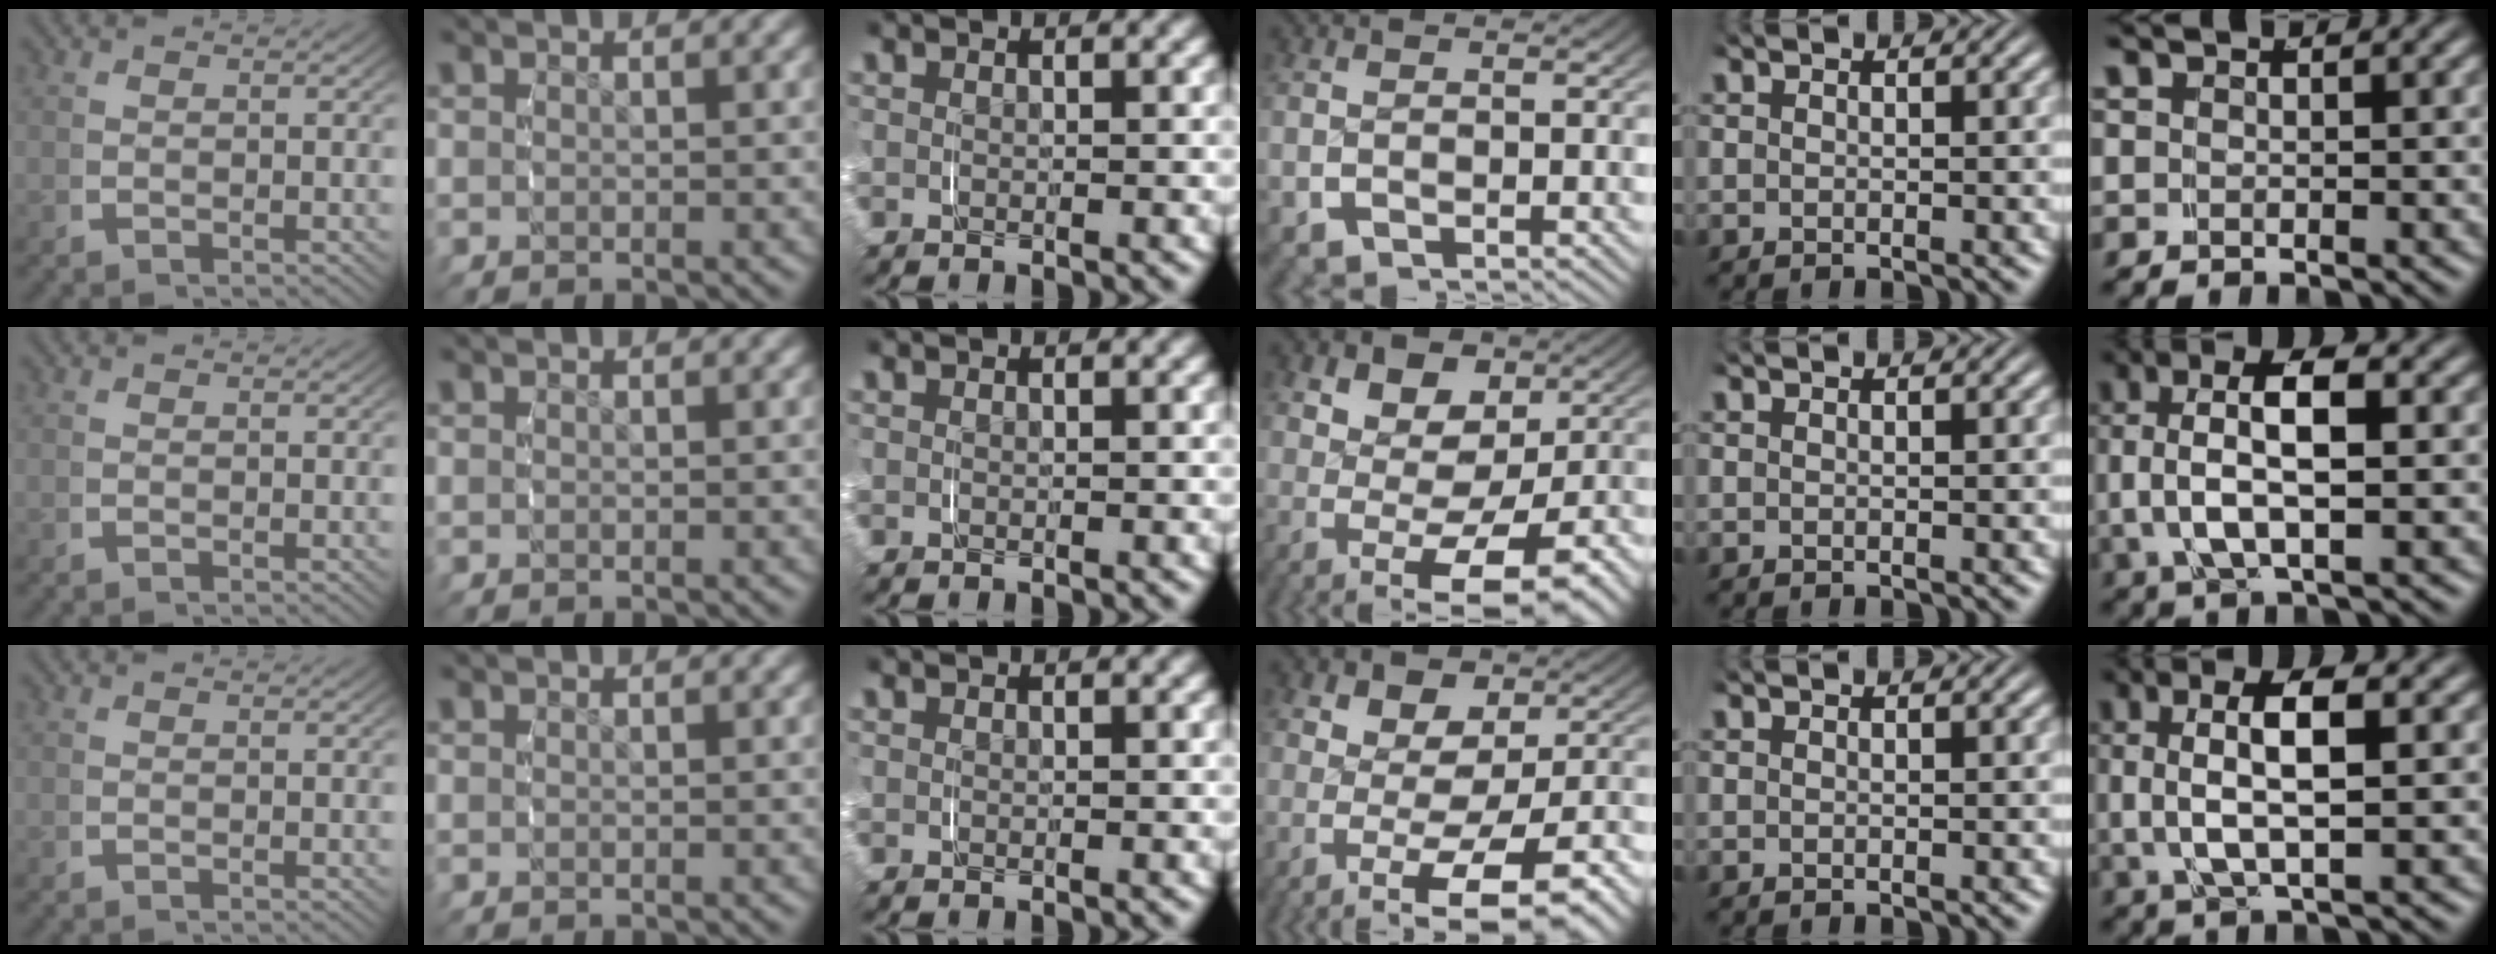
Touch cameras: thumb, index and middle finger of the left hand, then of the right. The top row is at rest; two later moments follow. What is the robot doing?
{"motion": "grasp_and_lifting", "object": "shirt"}